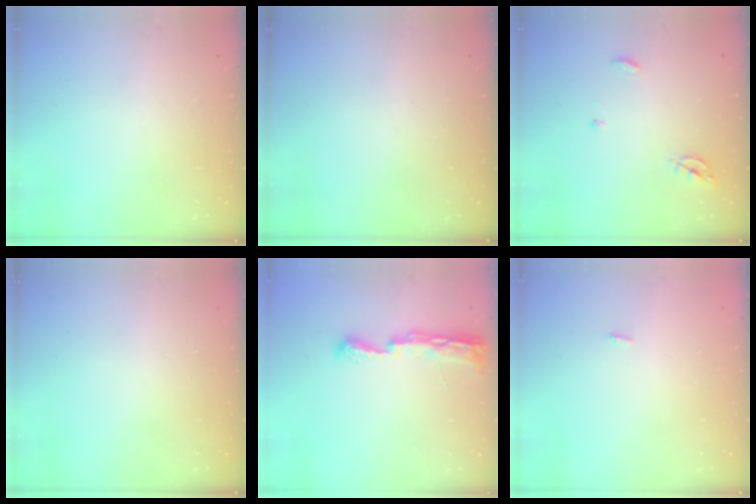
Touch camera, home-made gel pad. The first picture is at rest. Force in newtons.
{"total": 0.0}
{"total": 4.2, "press": 4.2, "slide": 0.3}
{"total": 0.0}
{"total": 7.9, "press": 7.8, "slide": 0.8}
{"total": 2.8, "press": 1.8, "slide": 2.2}